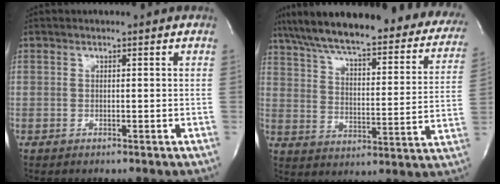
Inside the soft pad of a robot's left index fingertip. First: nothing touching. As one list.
[{"total": 33.2, "force": [27.6, 7.8, 16.6], "torque": [-0.262, -0.023, 0.350]}]